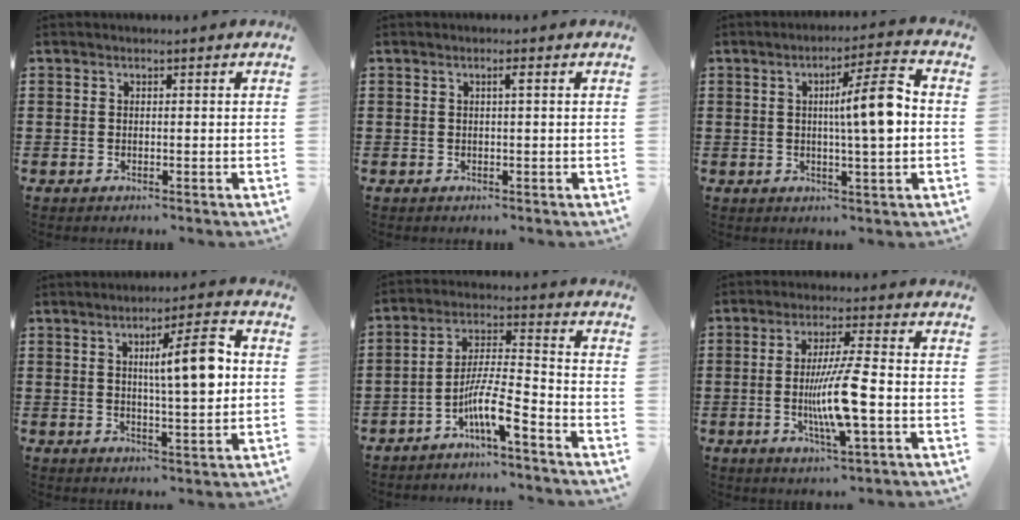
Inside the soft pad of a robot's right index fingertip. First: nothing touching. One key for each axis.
{"total": 1.2, "fx": 0.4, "fy": -0.1, "fz": 1.1, "tx": -0.020, "ty": 0.000, "tz": 0.005}
{"total": 8.7, "fx": 0.5, "fy": 0.9, "fz": 8.6, "tx": -0.140, "ty": -0.003, "tz": -0.002}
{"total": 9.0, "fx": 1.7, "fy": 1.8, "fz": 8.6, "tx": -0.140, "ty": -0.003, "tz": 0.020}
{"total": 8.5, "fx": -5.3, "fy": 1.0, "fz": 6.6, "tx": -0.135, "ty": -0.007, "tz": -0.102}
{"total": 9.2, "fx": -2.0, "fy": 0.7, "fz": 9.0, "tx": -0.177, "ty": -0.018, "tz": -0.042}